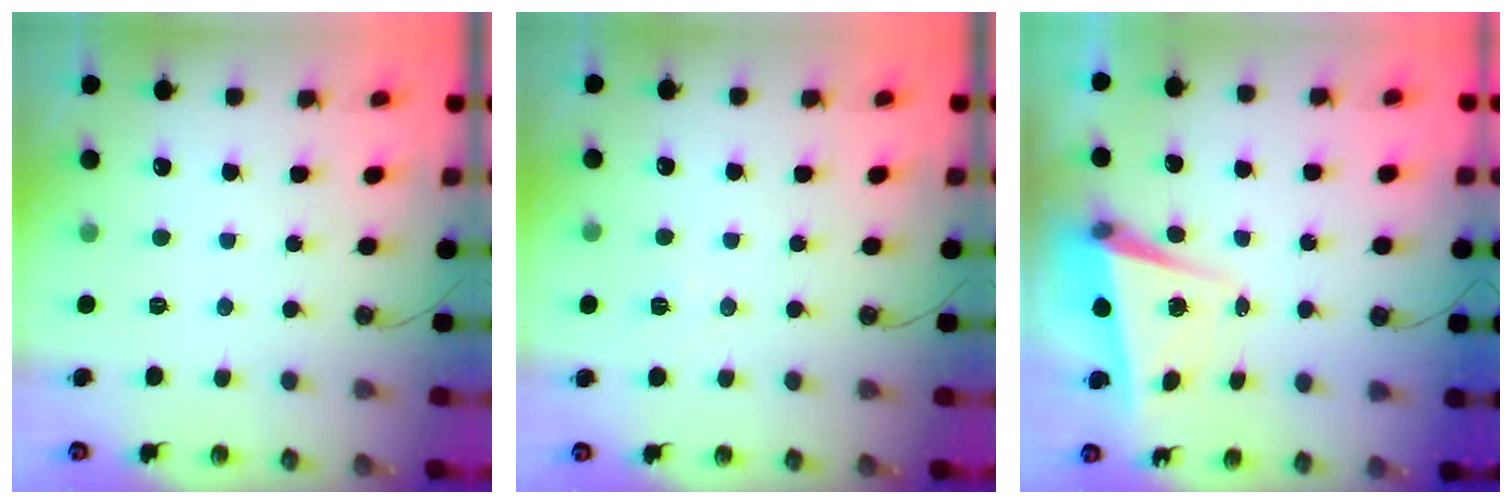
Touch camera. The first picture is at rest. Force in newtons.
{"total": 6.7, "press": 5.0, "slide": 4.4}
{"total": 5.2, "press": 4.9, "slide": 1.5}